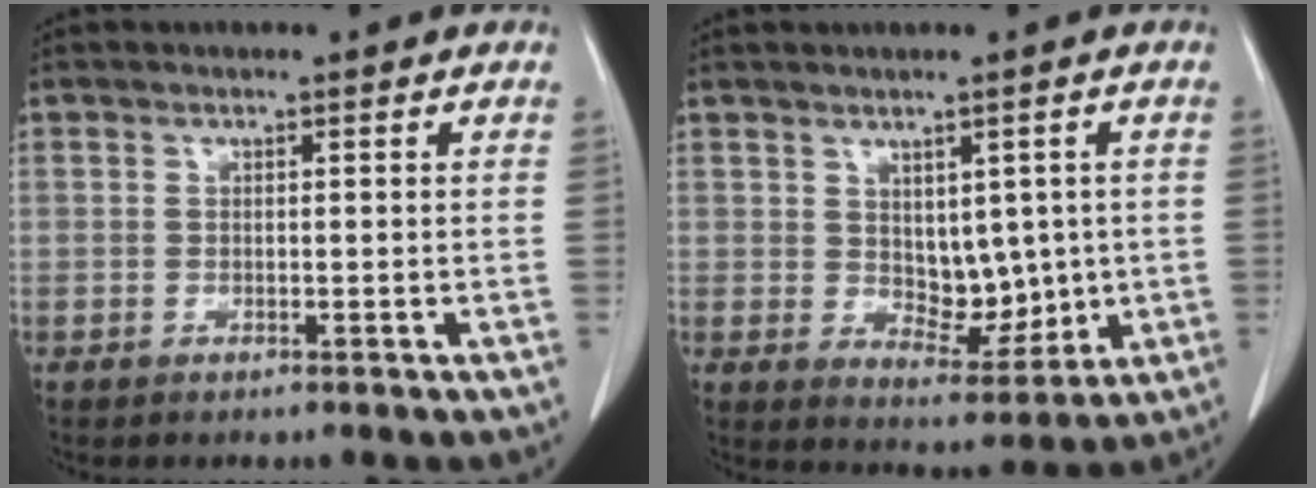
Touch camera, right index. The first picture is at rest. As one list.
[{"total": 8.4, "force": [0.6, 5.2, 6.5], "torque": [-0.095, 0.000, 0.030]}]